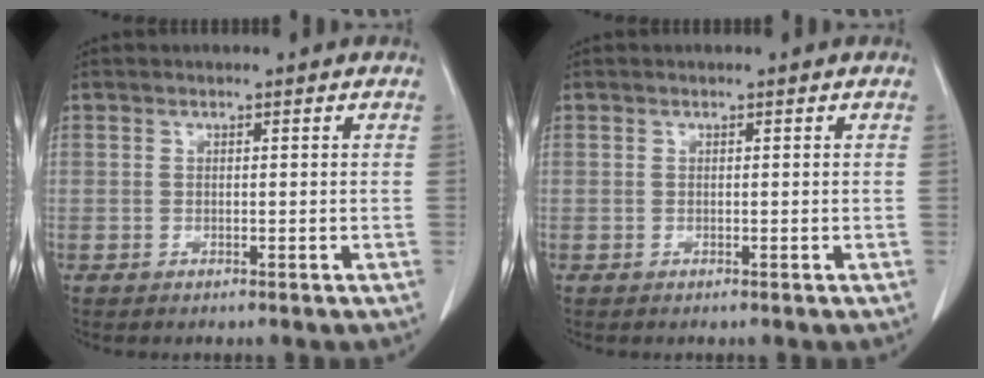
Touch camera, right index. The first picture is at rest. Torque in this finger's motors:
{"motor_torque": [0.00, 0.00, 0.00, 0.00]}